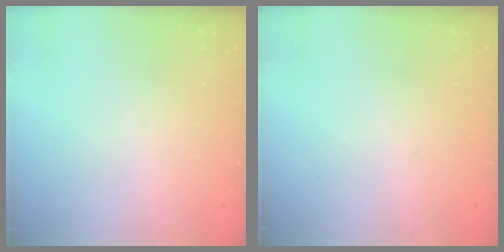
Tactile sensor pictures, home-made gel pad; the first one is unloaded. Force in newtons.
{"total": 0.0}